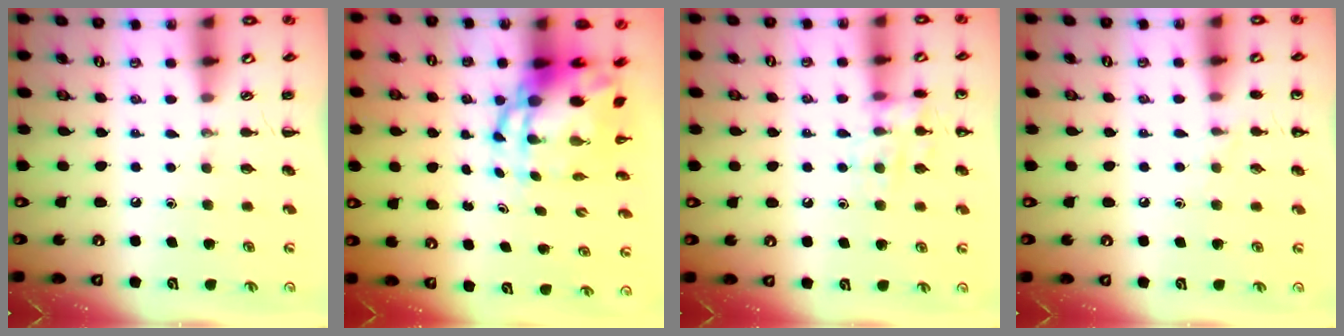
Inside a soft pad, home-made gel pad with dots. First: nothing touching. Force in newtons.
{"total": 8.4, "press": 8.1, "slide": 2.1}
{"total": 10.6, "press": 10.6, "slide": 0.6}
{"total": 4.0, "press": 3.7, "slide": 1.5}